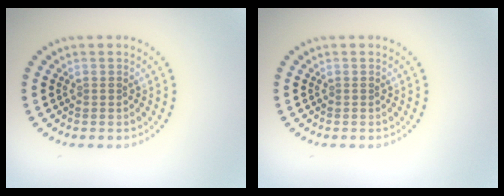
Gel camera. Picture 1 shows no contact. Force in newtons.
{"total": 0.0}